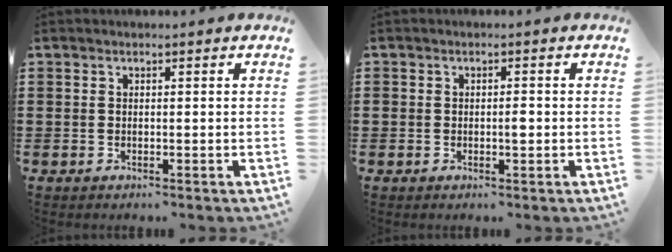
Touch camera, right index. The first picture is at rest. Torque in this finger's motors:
{"motor_torque": [1.81, 0.33, 0.51, 0.12]}